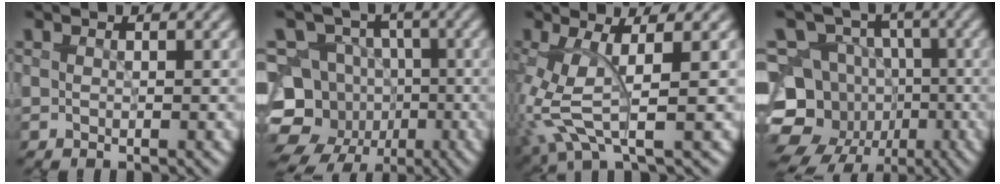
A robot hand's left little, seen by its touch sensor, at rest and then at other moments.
{"total": 13.5, "force": [-5.5, 11.6, 4.2], "torque": [-0.098, -0.024, -0.104]}
{"total": 5.0, "force": [0.2, 1.1, 4.9], "torque": [-0.120, -0.010, 0.003]}
{"total": 16.1, "force": [-6.1, 13.8, 5.7], "torque": [-0.131, -0.028, -0.111]}